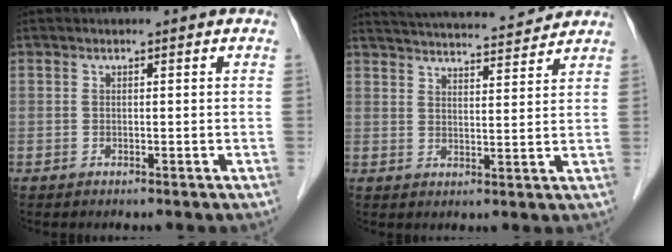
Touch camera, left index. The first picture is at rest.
{"total": 14.5, "force": [13.8, 1.3, 4.3], "torque": [-0.073, 0.020, 0.198]}